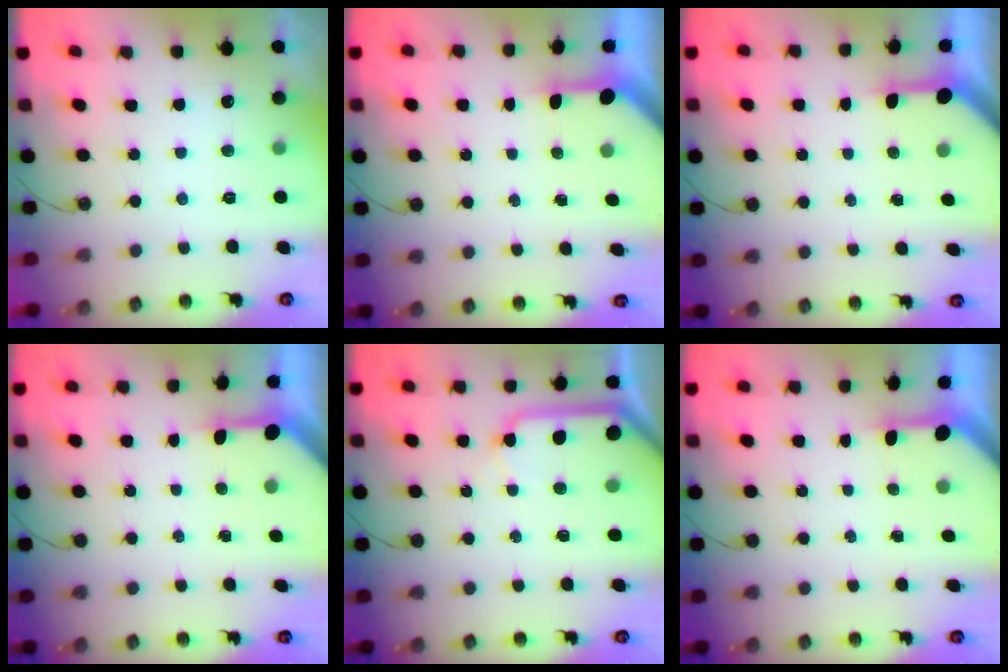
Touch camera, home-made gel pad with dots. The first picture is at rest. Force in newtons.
{"total": 2.9, "press": 2.9, "slide": 0.2}
{"total": 3.5, "press": 3.5, "slide": 0.4}
{"total": 3.3, "press": 3.2, "slide": 0.3}
{"total": 10.4, "press": 10.3, "slide": 1.4}
{"total": 2.9, "press": 2.9, "slide": 0.2}